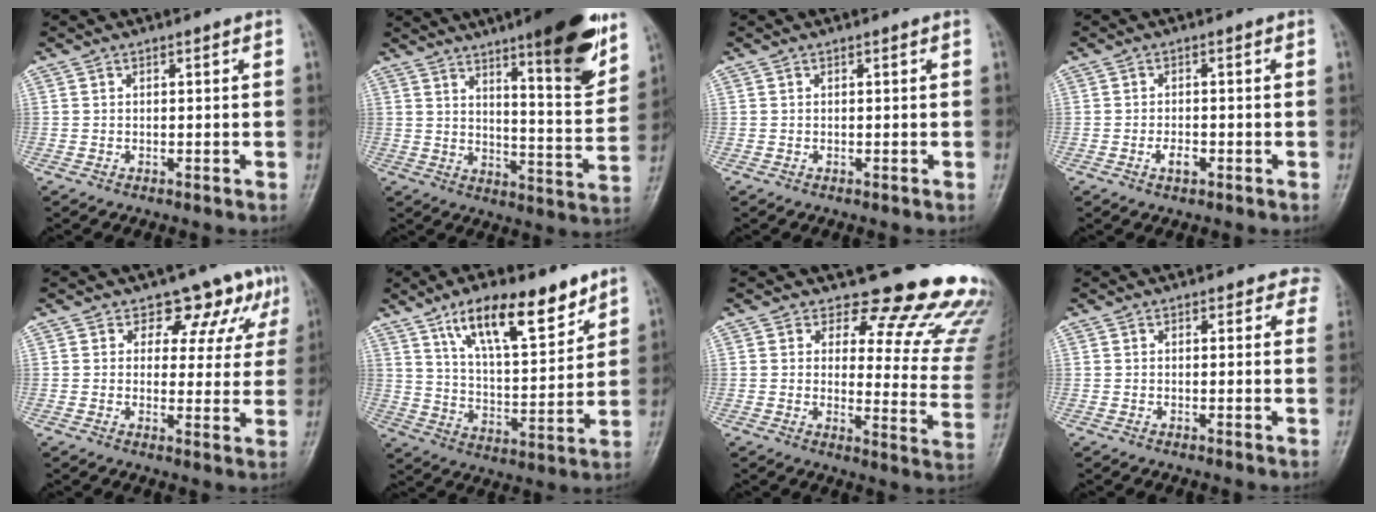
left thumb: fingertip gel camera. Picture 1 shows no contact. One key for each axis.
{"total": 18.3, "fx": 11.3, "fy": 3.5, "fz": 13.9, "tx": -0.163, "ty": -0.064, "tz": 0.166}
{"total": 0.0}
{"total": 2.4, "fx": -1.0, "fy": 1.3, "fz": 1.7, "tx": -0.030, "ty": 0.005, "tz": -0.017}
{"total": 8.7, "fx": 6.1, "fy": 5.5, "fz": 2.9, "tx": 0.010, "ty": -0.029, "tz": 0.059}
{"total": 16.2, "fx": 10.5, "fy": 5.5, "fz": 11.1, "tx": -0.151, "ty": -0.054, "tz": 0.184}
{"total": 18.5, "fx": 14.9, "fy": 7.4, "fz": 8.0, "tx": -0.038, "ty": -0.120, "tz": 0.157}
{"total": 4.1, "fx": 3.5, "fy": 2.1, "fz": 0.5, "tx": 0.036, "ty": -0.012, "tz": 0.017}